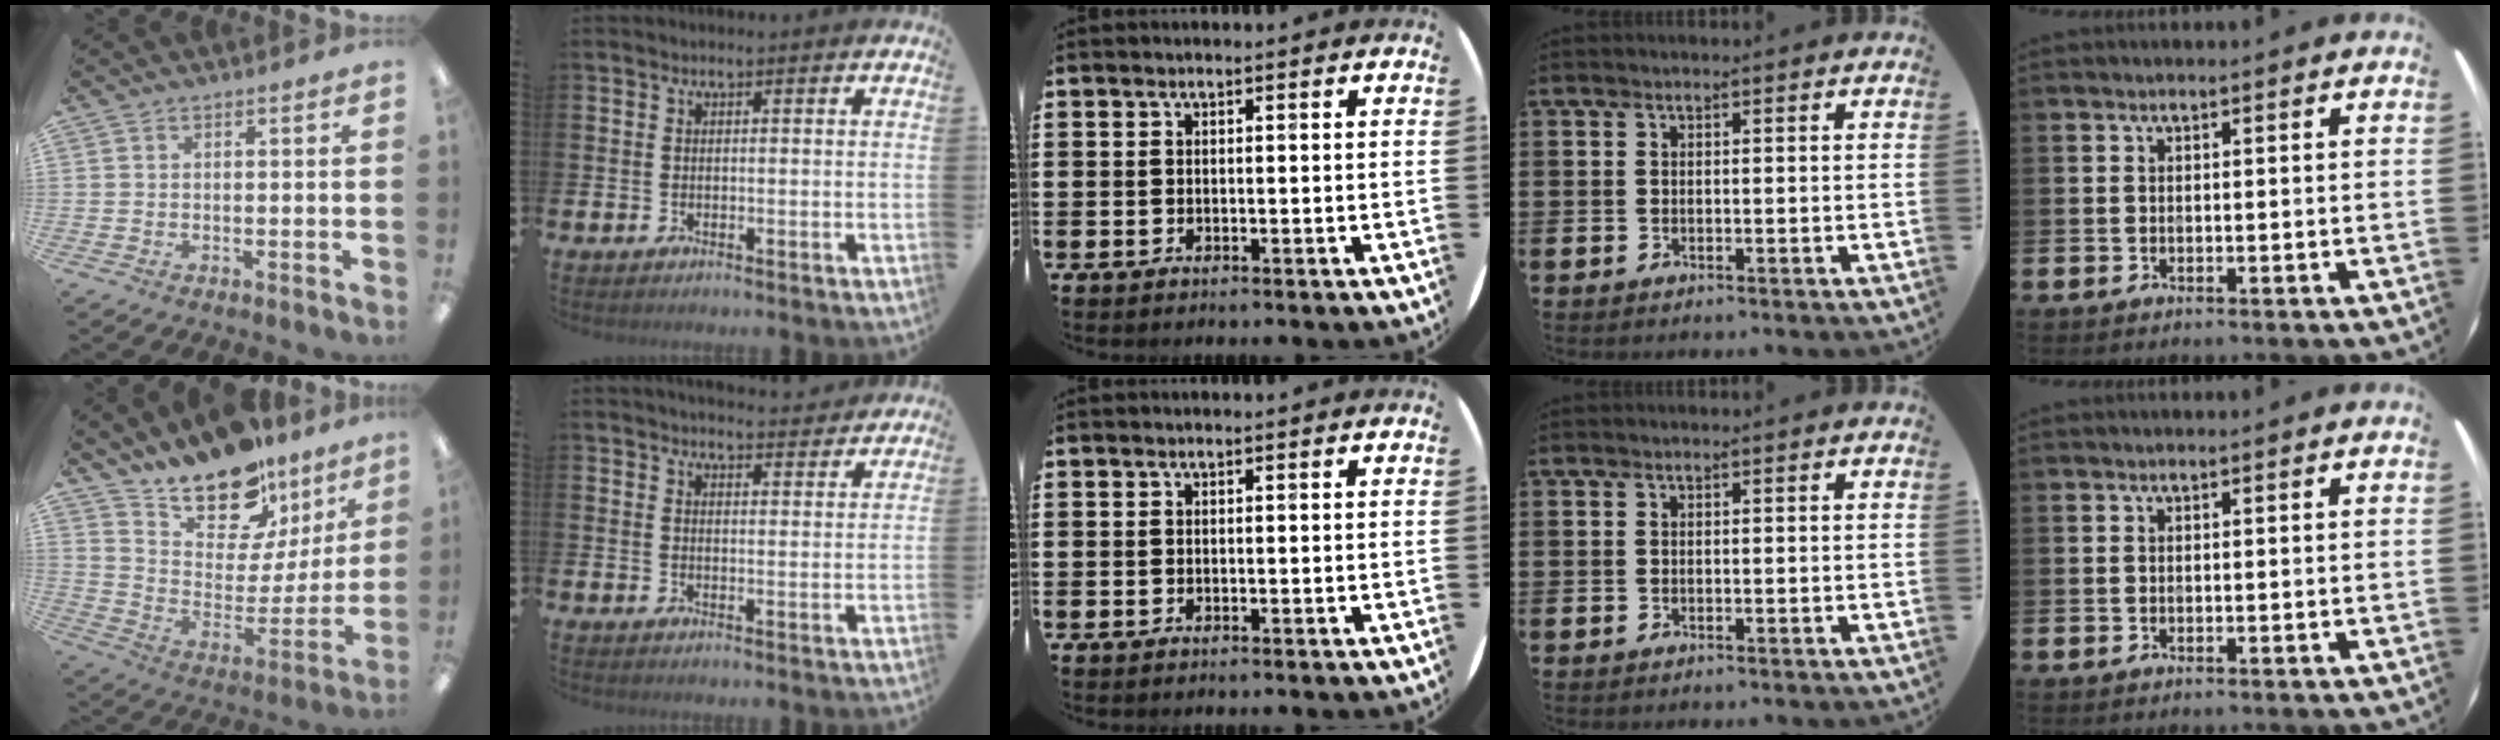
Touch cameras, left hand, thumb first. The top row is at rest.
{"thumb": {"total": 16.8, "force": [13.3, 8.1, 6.2], "torque": [-0.097, -0.099, 0.239]}, "index": {"total": 4.0, "force": [4.0, 0.5, 0.2], "torque": [-0.003, -0.024, 0.071]}}